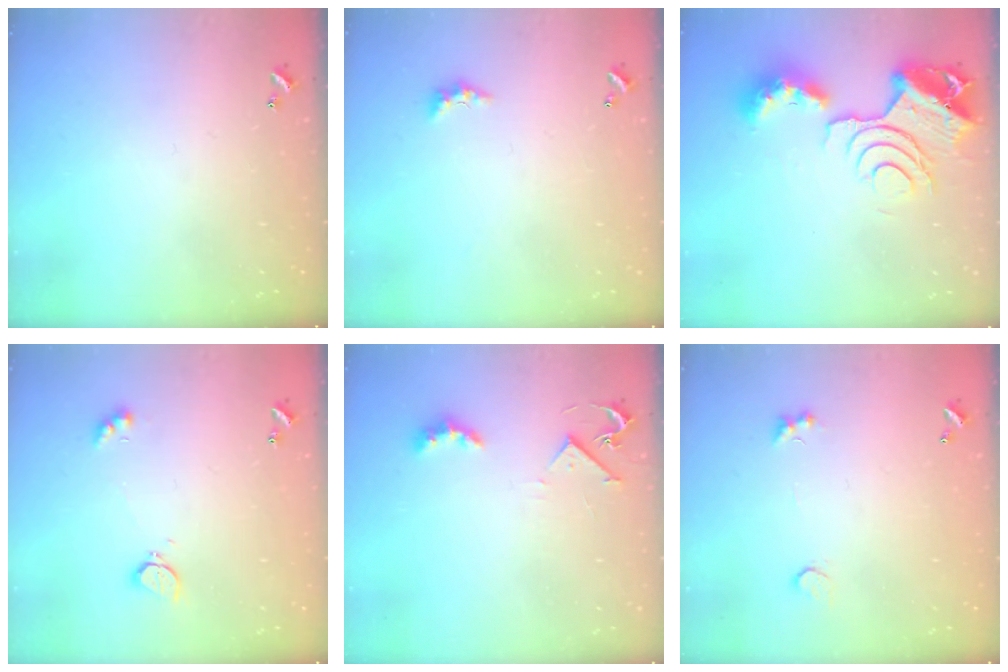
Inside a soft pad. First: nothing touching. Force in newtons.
{"total": 2.3, "press": 2.2, "slide": 0.7}
{"total": 14.3, "press": 14.2, "slide": 1.1}
{"total": 2.8, "press": 2.7, "slide": 0.6}
{"total": 3.6, "press": 3.5, "slide": 0.6}
{"total": 1.4, "press": 1.1, "slide": 0.9}